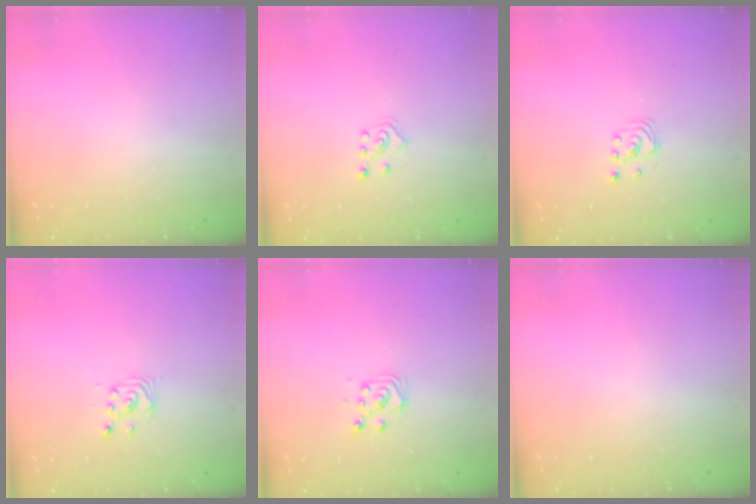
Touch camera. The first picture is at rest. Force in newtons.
{"total": 4.9, "press": 4.8, "slide": 0.8}
{"total": 1.9, "press": 1.9, "slide": 0.2}
{"total": 2.2, "press": 2.2, "slide": 0.2}
{"total": 4.9, "press": 4.8, "slide": 0.5}
{"total": 0.0}